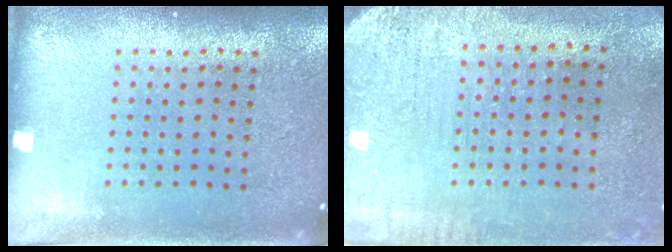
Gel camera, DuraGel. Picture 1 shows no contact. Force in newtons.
{"total": 3.1, "press": 2.5, "slide": 1.9}